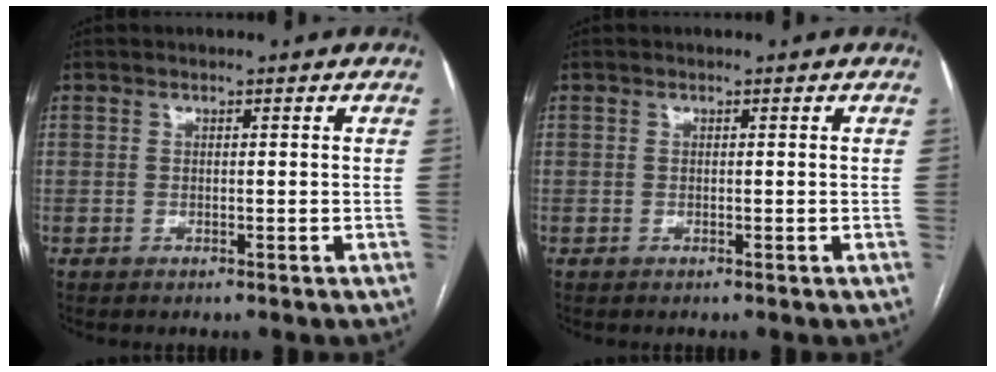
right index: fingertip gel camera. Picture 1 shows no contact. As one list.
[{"total": 0.0}]